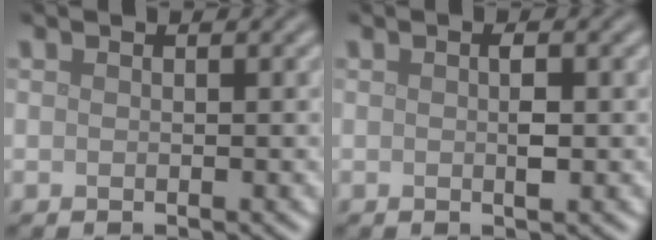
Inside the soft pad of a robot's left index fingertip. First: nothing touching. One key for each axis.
{"total": 1.4, "fx": 0.0, "fy": 0.4, "fz": 1.4, "tx": -0.025, "ty": 0.000, "tz": 0.001}